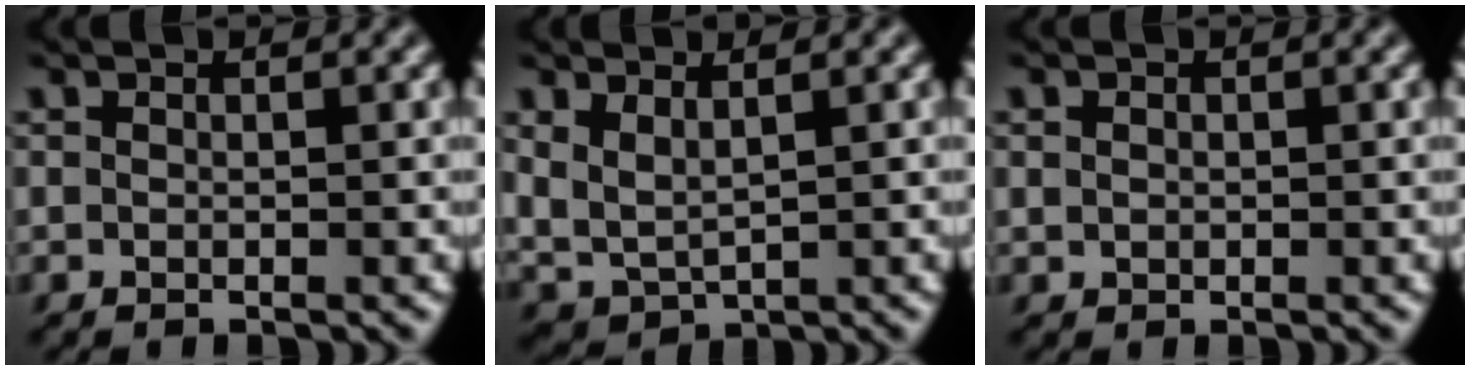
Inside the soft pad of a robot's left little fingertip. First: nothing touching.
{"total": 2.9, "force": [1.0, 1.4, 2.3], "torque": [-0.060, -0.003, 0.021]}
{"total": 0.8, "force": [0.1, 0.7, 0.4], "torque": [-0.010, 0.003, 0.004]}